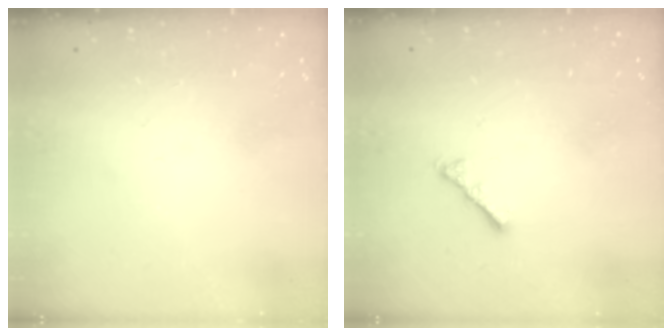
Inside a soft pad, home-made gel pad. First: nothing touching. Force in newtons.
{"total": 3.4, "press": 3.4, "slide": 0.6}